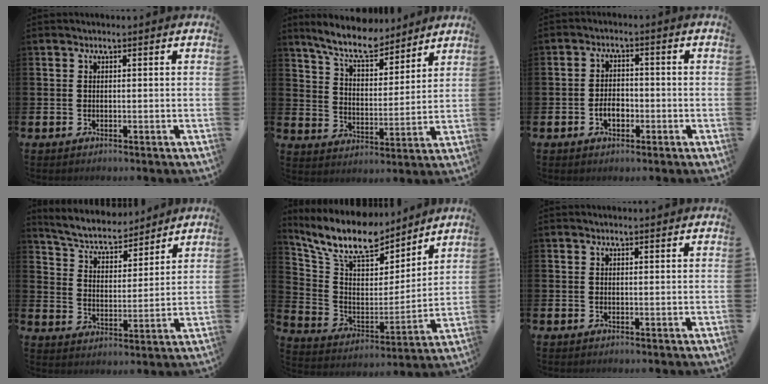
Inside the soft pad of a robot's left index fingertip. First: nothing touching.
{"total": 8.7, "force": [7.9, 2.1, 3.1], "torque": [-0.083, -0.041, 0.140]}
{"total": 3.0, "force": [-1.1, 1.9, 2.1], "torque": [-0.025, -0.002, -0.025]}
{"total": 6.0, "force": [5.5, 1.8, 1.7], "torque": [-0.060, -0.040, 0.091]}
{"total": 12.1, "force": [10.5, 4.2, 4.5], "torque": [-0.123, -0.067, 0.182]}
{"total": 0.8, "force": [0.8, 0.0, 0.2], "torque": [0.010, -0.006, 0.011]}